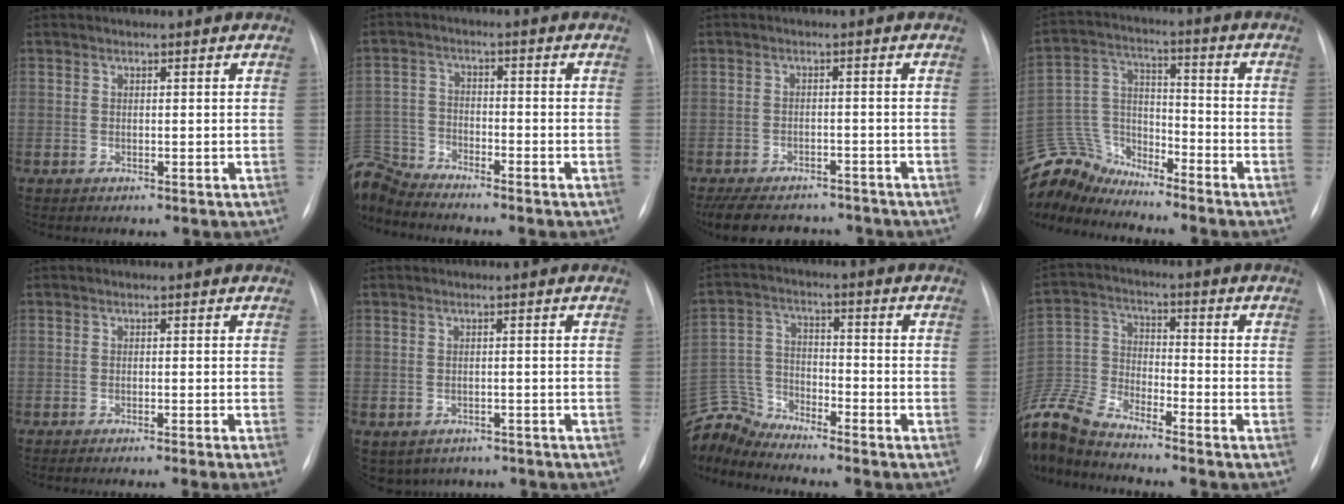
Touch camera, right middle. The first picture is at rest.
{"total": 9.1, "force": [-9.0, 0.8, 1.1], "torque": [-0.035, 0.008, -0.179]}
{"total": 13.9, "force": [-11.8, 5.5, 4.9], "torque": [-0.113, -0.001, -0.154]}
{"total": 11.9, "force": [-11.7, 2.0, 0.3], "torque": [-0.017, 0.045, -0.231]}
{"total": 5.8, "force": [-4.7, -1.3, 3.1], "torque": [-0.015, -0.007, -0.063]}
{"total": 5.9, "force": [-4.6, 3.6, 1.0], "torque": [-0.008, 0.009, -0.052]}
{"total": 9.1, "force": [-9.1, 0.2, -0.1], "torque": [-0.008, 0.021, -0.180]}
{"total": 14.6, "force": [-13.6, 1.6, 4.9], "torque": [-0.115, 0.006, -0.272]}